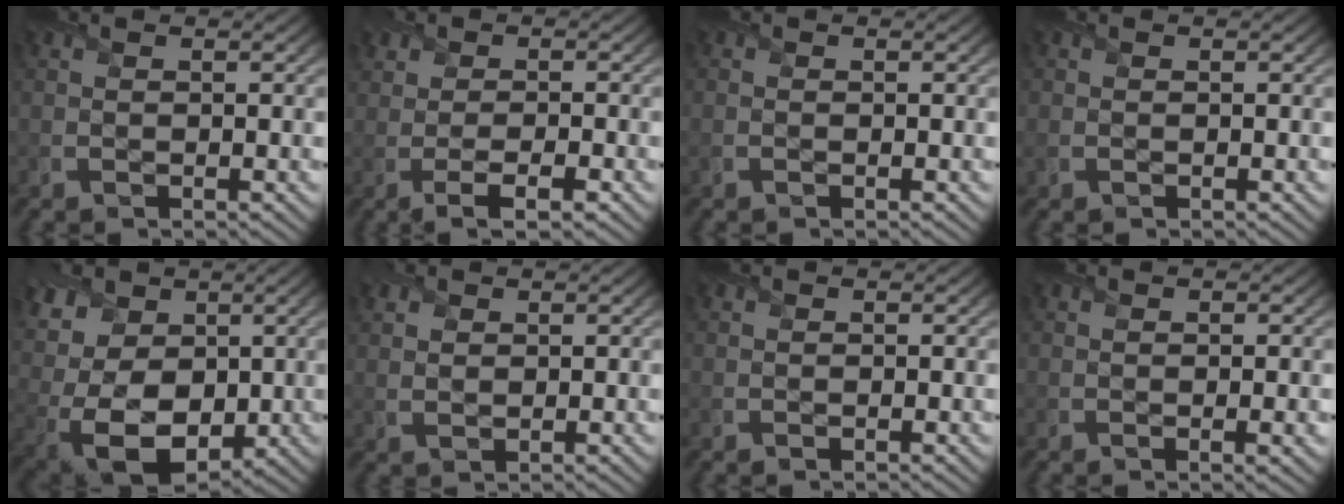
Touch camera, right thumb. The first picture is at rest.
{"total": 3.2, "force": [-0.9, 1.2, 2.9], "torque": [-0.047, 0.001, -0.015]}
{"total": 0.0}
{"total": 0.7, "force": [-0.1, 0.6, 0.3], "torque": [-0.010, -0.004, -0.005]}
{"total": 13.6, "force": [2.6, 10.0, 8.9], "torque": [-0.215, 0.013, 0.047]}
{"total": 1.9, "force": [1.2, 1.1, 1.0], "torque": [-0.026, 0.001, 0.026]}
{"total": 0.0}
{"total": 1.5, "force": [0.0, 0.1, 1.5], "torque": [-0.025, -0.001, 0.003]}